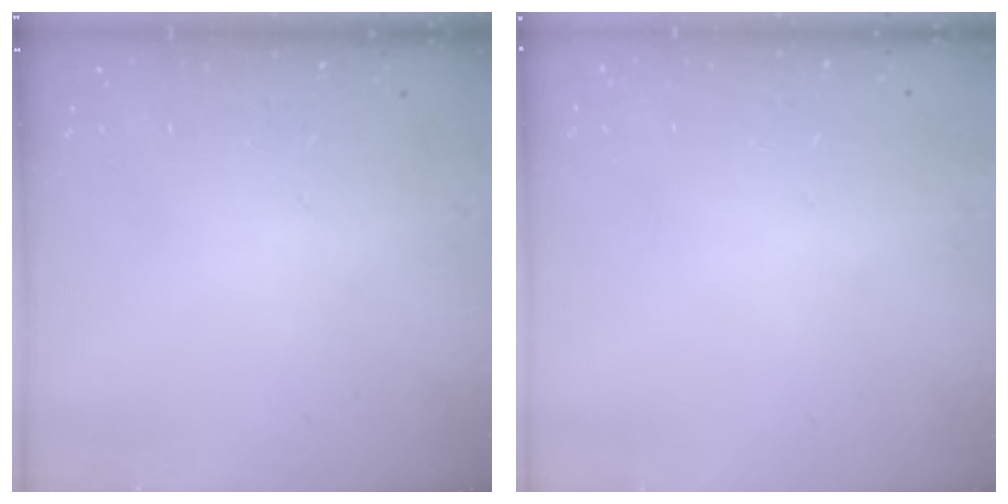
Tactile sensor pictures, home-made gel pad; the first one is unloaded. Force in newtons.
{"total": 0.0}